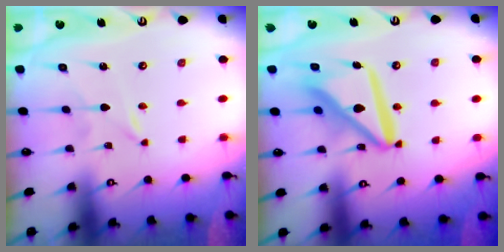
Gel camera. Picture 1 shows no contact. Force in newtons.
{"total": 15.1, "press": 15.0, "slide": 1.8}